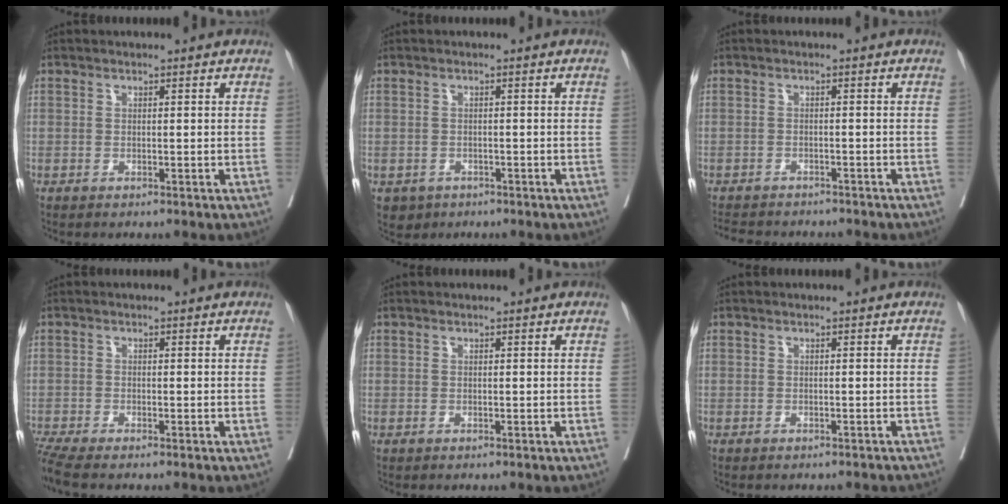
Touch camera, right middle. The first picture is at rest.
{"total": 2.9, "force": [-1.7, 2.3, 0.4], "torque": [-0.005, 0.002, -0.025]}
{"total": 9.6, "force": [-8.6, 2.6, 3.2], "torque": [-0.060, -0.008, -0.115]}
{"total": 3.0, "force": [-2.7, -0.4, 1.3], "torque": [-0.033, -0.014, -0.057]}
{"total": 0.0}
{"total": 3.3, "force": [-3.0, 0.7, 0.9], "torque": [-0.014, -0.007, -0.038]}